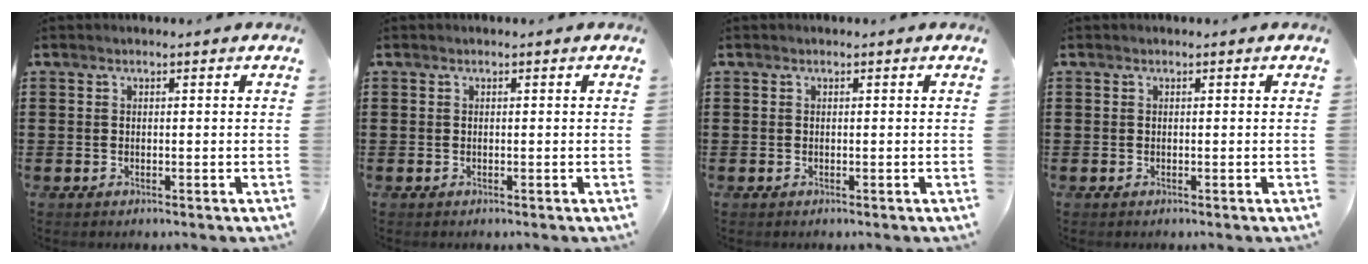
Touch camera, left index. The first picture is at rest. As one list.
[{"total": 0.0}, {"total": 0.0}, {"total": 0.0}]